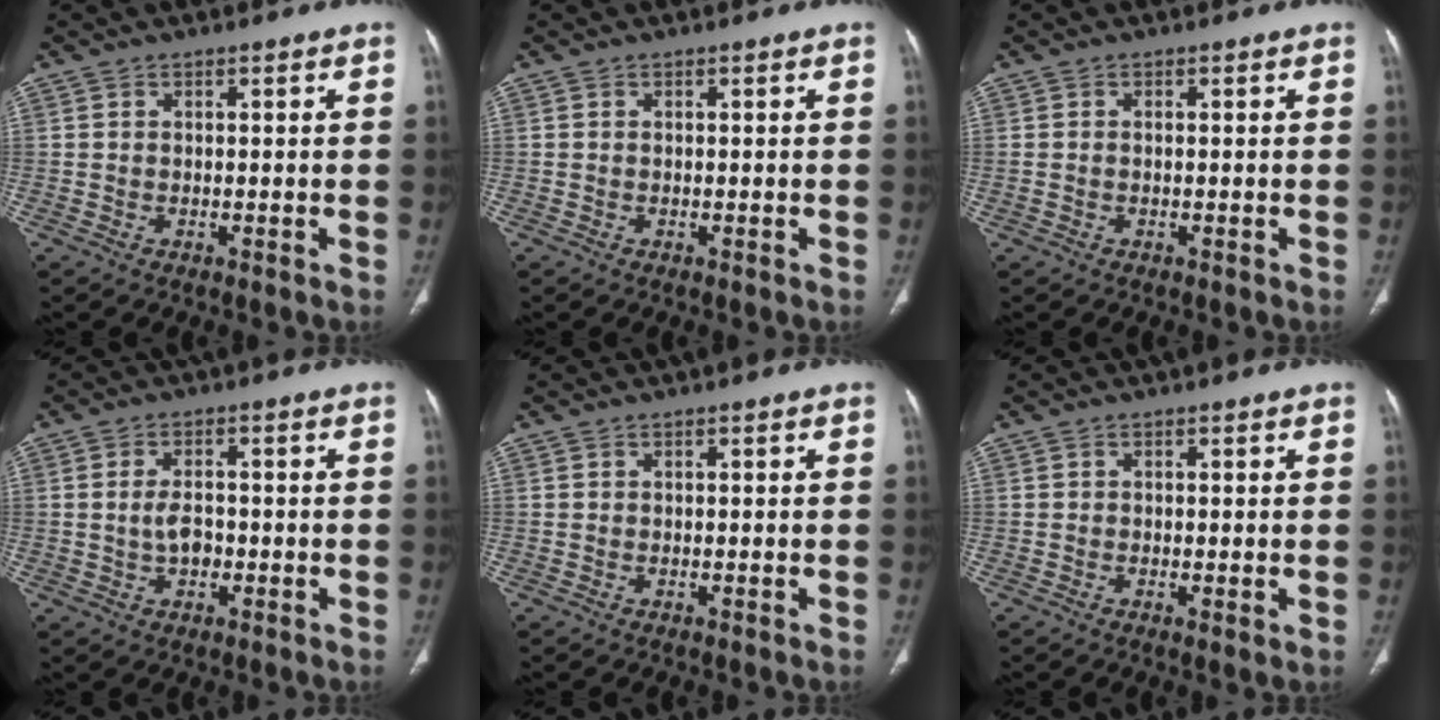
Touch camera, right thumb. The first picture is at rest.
{"total": 0.0}
{"total": 0.6, "force": [-0.1, 0.2, 0.5], "torque": [-0.014, 0.002, 0.000]}
{"total": 4.0, "force": [-0.5, 2.6, 3.1], "torque": [-0.051, 0.010, -0.007]}
{"total": 0.0}
{"total": 1.1, "force": [-0.2, 0.2, 1.1], "torque": [-0.024, -0.006, -0.003]}